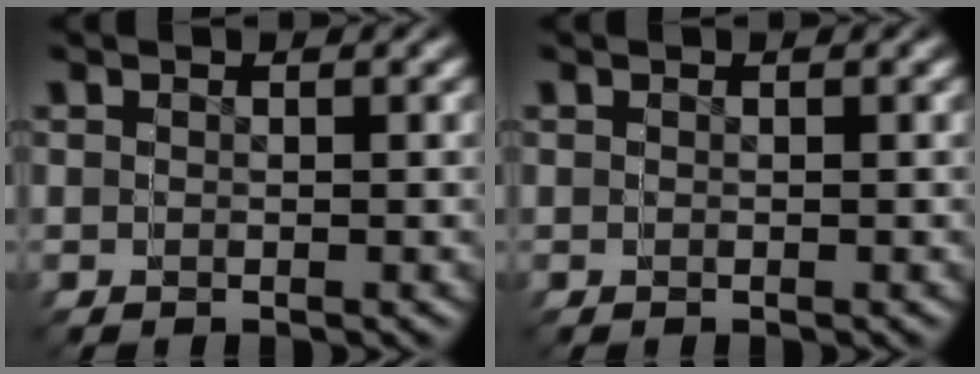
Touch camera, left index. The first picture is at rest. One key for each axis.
{"total": 0.0}